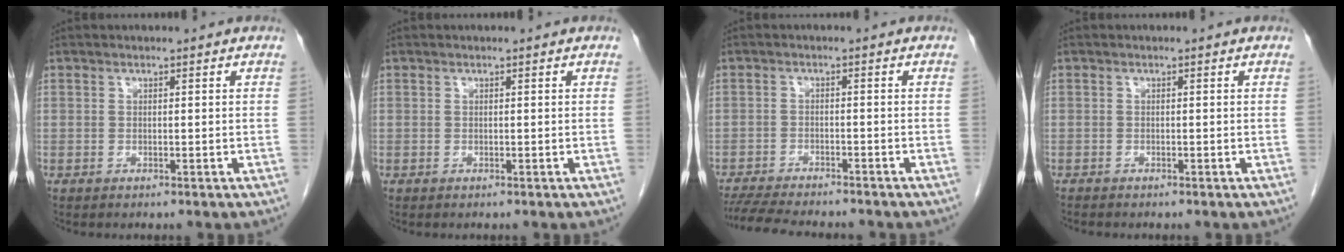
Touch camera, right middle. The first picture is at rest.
{"total": 0.0}
{"total": 10.9, "force": [-9.9, 1.2, 4.4], "torque": [-0.072, -0.014, -0.147]}
{"total": 1.0, "force": [-0.9, 0.2, 0.3], "torque": [-0.011, -0.002, -0.017]}